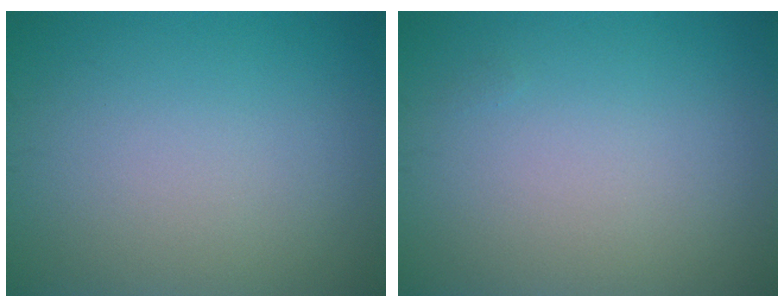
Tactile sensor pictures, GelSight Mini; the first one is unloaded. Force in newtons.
{"total": 0.0}